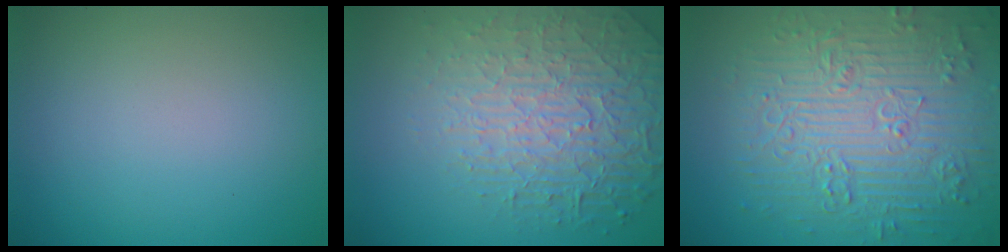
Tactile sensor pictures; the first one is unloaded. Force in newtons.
{"total": 7.4, "press": 5.3, "slide": 5.1}
{"total": 9.2, "press": 6.8, "slide": 6.2}